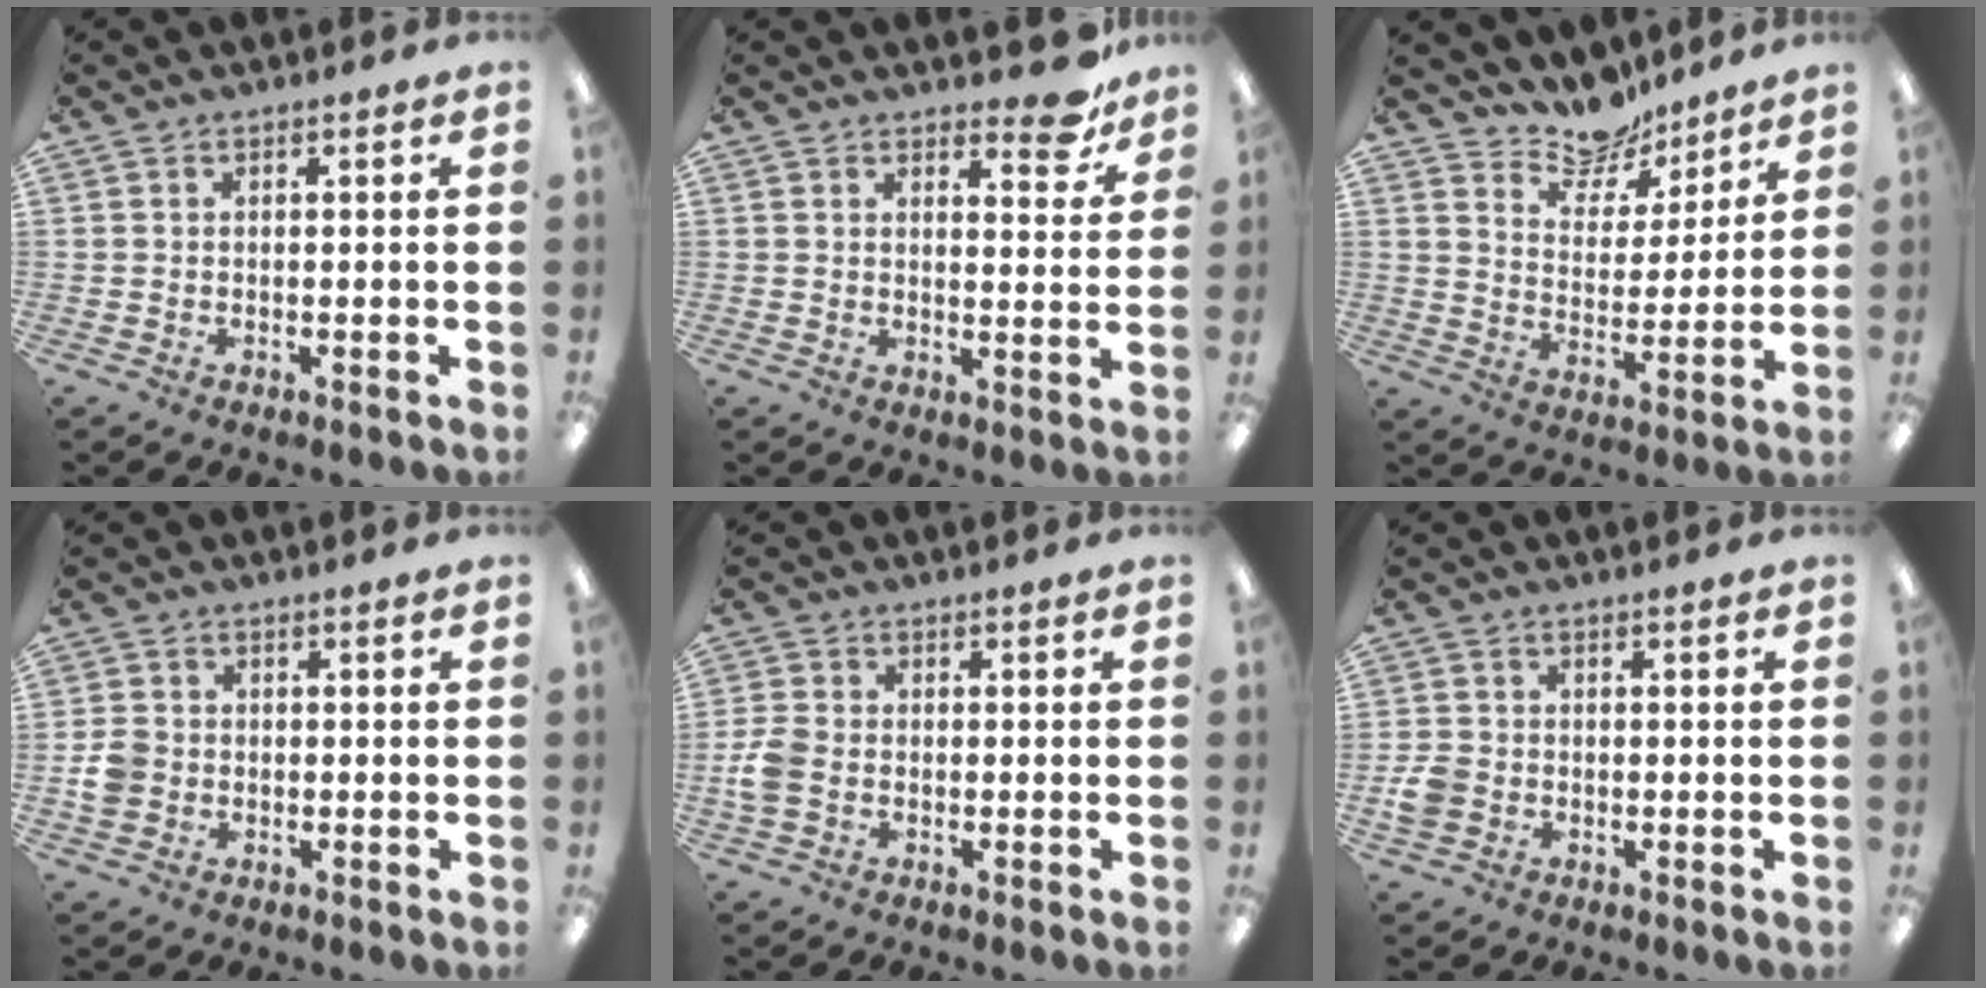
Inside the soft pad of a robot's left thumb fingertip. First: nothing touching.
{"total": 7.9, "force": [6.2, 2.8, 4.0], "torque": [-0.039, -0.040, 0.104]}
{"total": 11.9, "force": [10.7, 4.7, 2.1], "torque": [-0.041, -0.079, 0.201]}
{"total": 4.0, "force": [-0.7, 3.5, 1.8], "torque": [-0.022, 0.007, -0.012]}
{"total": 4.9, "force": [-1.0, 3.4, 3.3], "torque": [-0.067, 0.007, -0.018]}
{"total": 3.9, "force": [-1.2, 3.2, 1.8], "torque": [-0.028, 0.003, -0.023]}